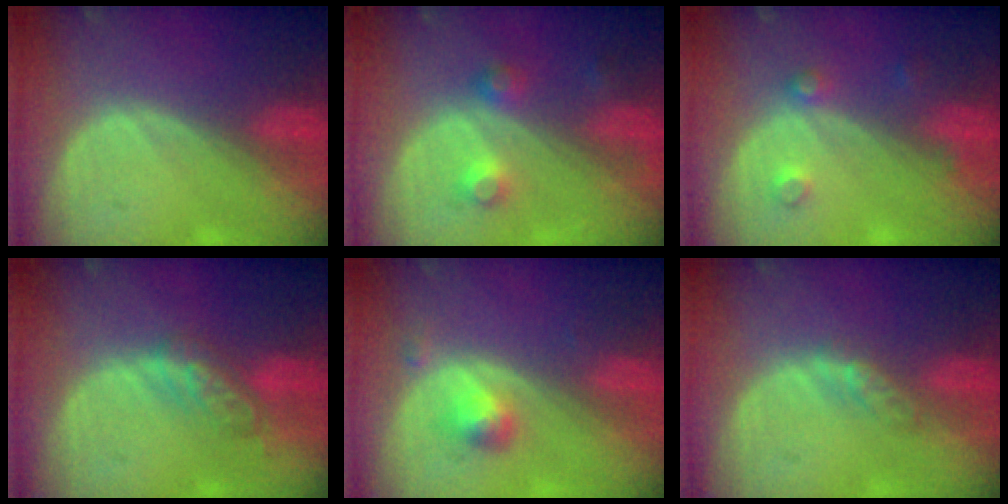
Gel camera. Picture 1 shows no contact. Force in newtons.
{"total": 3.7, "press": 3.4, "slide": 1.6}
{"total": 2.6, "press": 2.6, "slide": 0.3}
{"total": 5.7, "press": 5.0, "slide": 2.7}
{"total": 2.8, "press": 2.7, "slide": 0.2}
{"total": 2.8, "press": 2.5, "slide": 1.2}